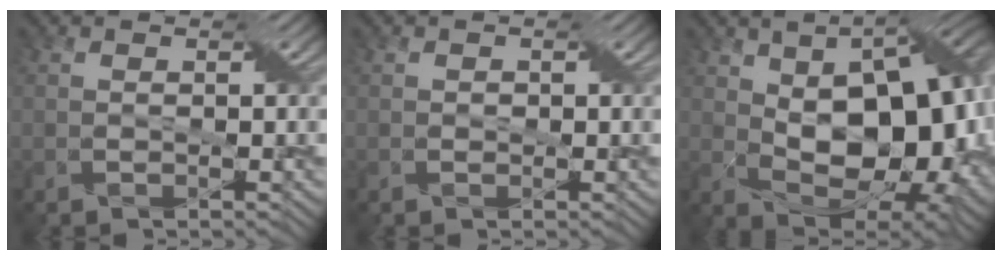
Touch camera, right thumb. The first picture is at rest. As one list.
[{"total": 0.6, "force": [0.0, 0.6, 0.1], "torque": [-0.003, -0.003, -0.004]}, {"total": 17.6, "force": [1.5, 9.9, 14.5], "torque": [-0.216, -0.006, 0.031]}]